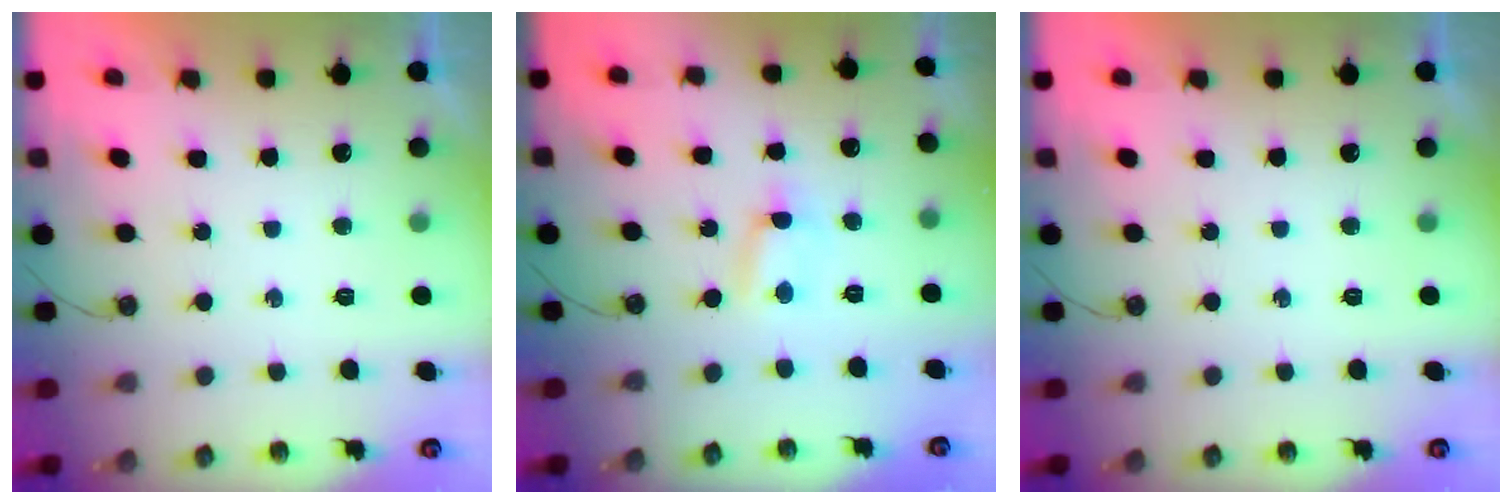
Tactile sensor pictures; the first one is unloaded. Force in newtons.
{"total": 1.2, "press": 1.1, "slide": 0.6}
{"total": 0.0}